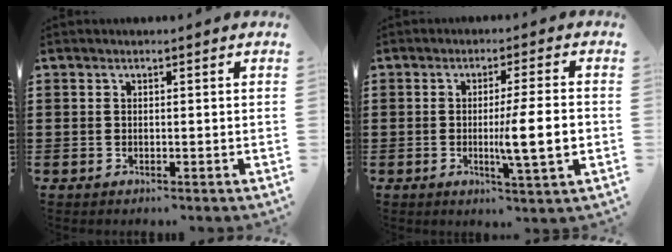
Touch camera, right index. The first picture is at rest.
{"total": 8.0, "force": [-1.1, 0.5, 7.9], "torque": [-0.122, -0.011, -0.021]}